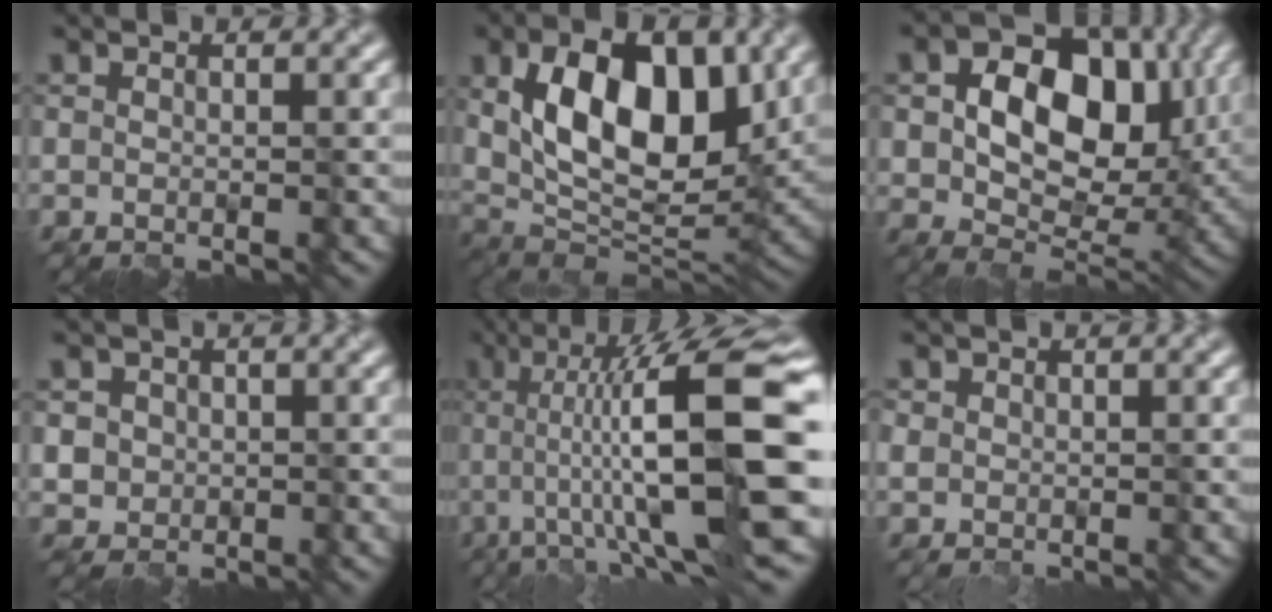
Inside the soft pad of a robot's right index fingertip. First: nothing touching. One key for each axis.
{"total": 11.3, "fx": 3.4, "fy": 5.9, "fz": 9.0, "tx": -0.142, "ty": -0.004, "tz": 0.055}
{"total": 11.6, "fx": 2.4, "fy": 7.9, "fz": 8.2, "tx": -0.115, "ty": 0.002, "tz": 0.034}
{"total": 3.4, "fx": 0.6, "fy": 3.3, "fz": 0.7, "tx": 0.000, "ty": 0.019, "tz": 0.004}
{"total": 14.4, "fx": 0.7, "fy": 2.9, "fz": 14.1, "tx": -0.193, "ty": 0.028, "tz": 0.007}
{"total": 1.4, "fx": 0.6, "fy": 1.3, "fz": -0.1, "tx": 0.002, "ty": -0.002, "tz": 0.010}